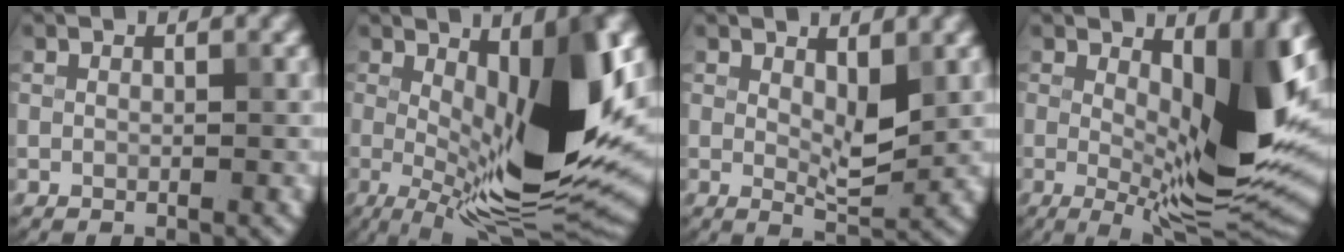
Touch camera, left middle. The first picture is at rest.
{"total": 13.8, "force": [1.0, 3.9, 13.2], "torque": [-0.203, -0.018, 0.021]}
{"total": 2.8, "force": [1.1, 1.0, 2.4], "torque": [-0.043, -0.008, 0.019]}
{"total": 11.1, "force": [1.3, 3.2, 10.6], "torque": [-0.153, -0.021, 0.024]}